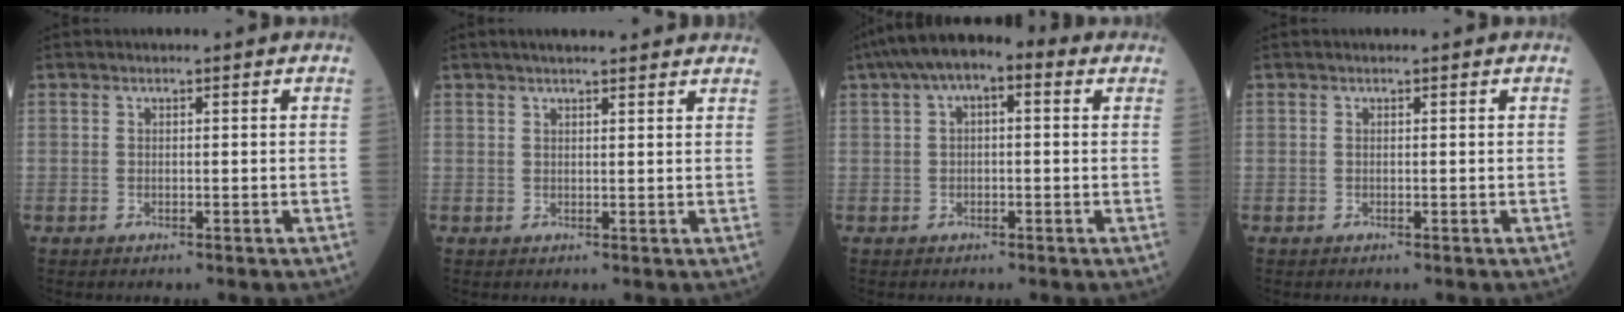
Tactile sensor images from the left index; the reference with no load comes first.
{"total": 8.3, "force": [7.2, 1.3, 3.9], "torque": [-0.049, 0.029, 0.088]}
{"total": 8.6, "force": [3.9, 3.3, 6.9], "torque": [-0.121, 0.046, 0.055]}
{"total": 0.0}